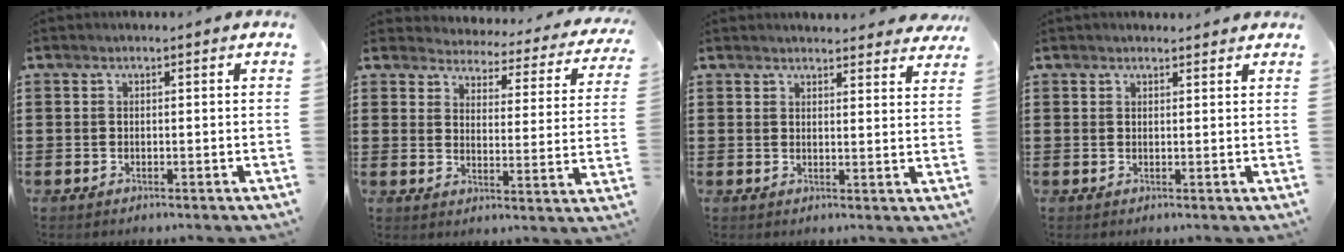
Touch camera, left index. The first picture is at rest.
{"total": 3.4, "force": [3.4, 0.3, 0.1], "torque": [-0.026, -0.032, 0.052]}
{"total": 3.1, "force": [3.1, 0.0, 0.4], "torque": [-0.008, -0.012, 0.058]}
{"total": 1.1, "force": [1.1, 0.2, 0.2], "torque": [-0.005, 0.001, 0.022]}